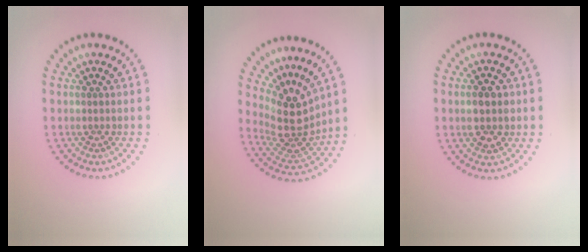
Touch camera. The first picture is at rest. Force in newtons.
{"total": 4.4, "press": 3.3, "slide": 2.9}
{"total": 2.7, "press": 2.7, "slide": 0.1}